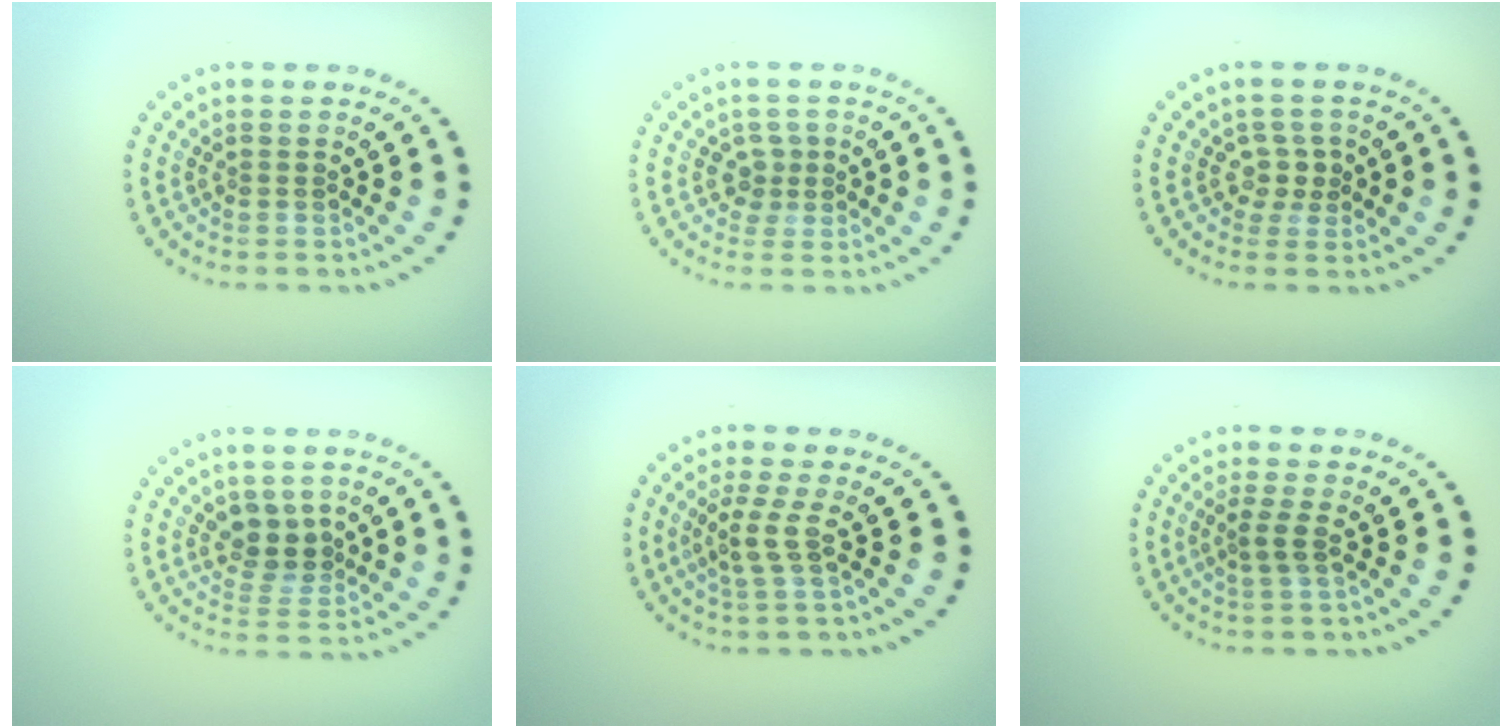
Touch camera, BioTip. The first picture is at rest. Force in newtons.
{"total": 1.8, "press": 1.4, "slide": 1.2}
{"total": 1.7, "press": 1.3, "slide": 1.2}
{"total": 2.8, "press": 2.2, "slide": 1.6}
{"total": 2.1, "press": 1.4, "slide": 1.5}
{"total": 1.7, "press": 1.2, "slide": 1.3}